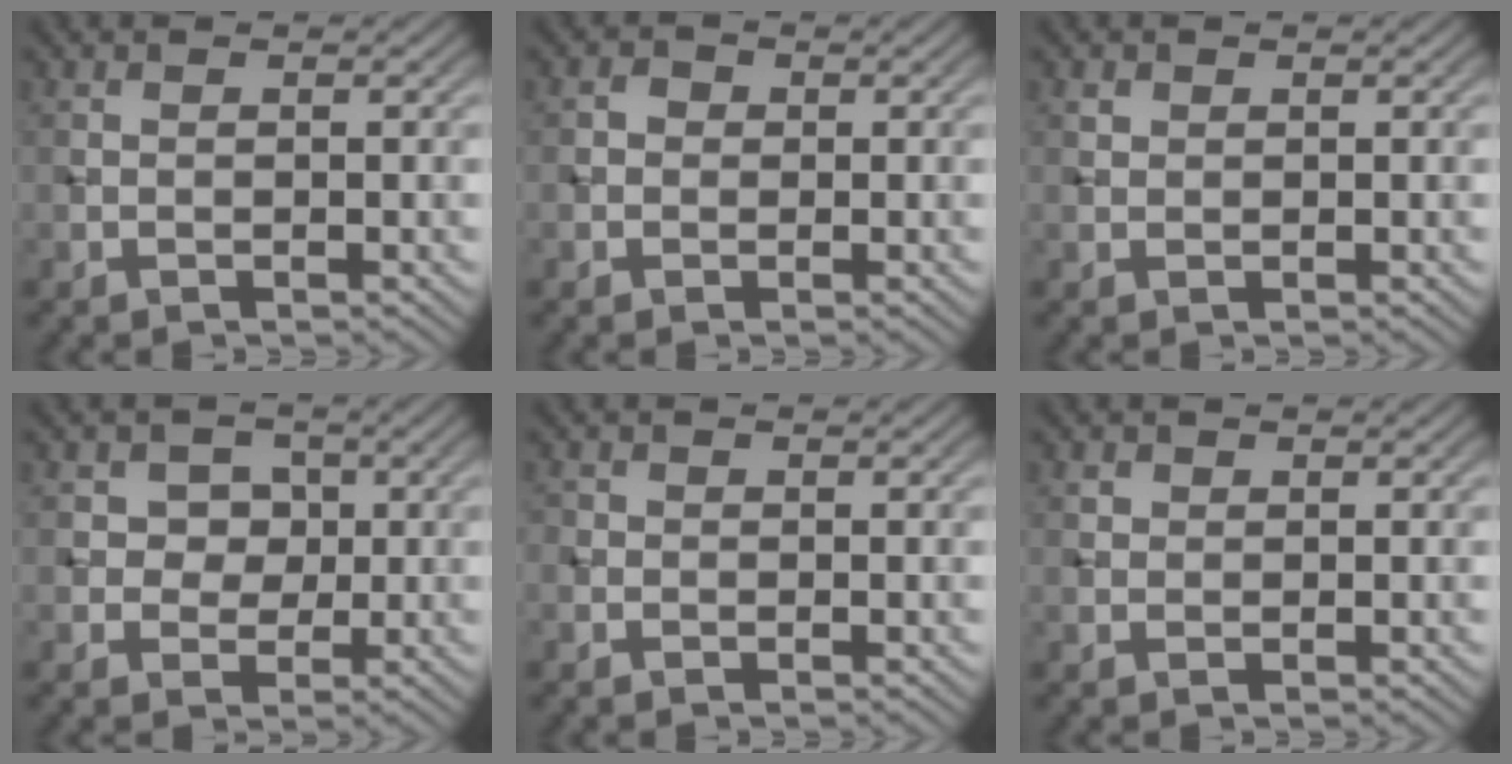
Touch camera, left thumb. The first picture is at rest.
{"total": 1.3, "force": [0.0, 1.2, 0.4], "torque": [-0.006, -0.001, -0.005]}
{"total": 0.8, "force": [0.5, 0.6, 0.2], "torque": [-0.005, -0.001, 0.010]}
{"total": 4.6, "force": [1.3, 4.1, 1.7], "torque": [-0.033, -0.003, 0.015]}
{"total": 0.9, "force": [-0.2, 0.8, 0.2], "torque": [-0.001, -0.004, -0.005]}
{"total": 1.0, "force": [0.5, 0.8, 0.2], "torque": [-0.003, -0.001, 0.009]}